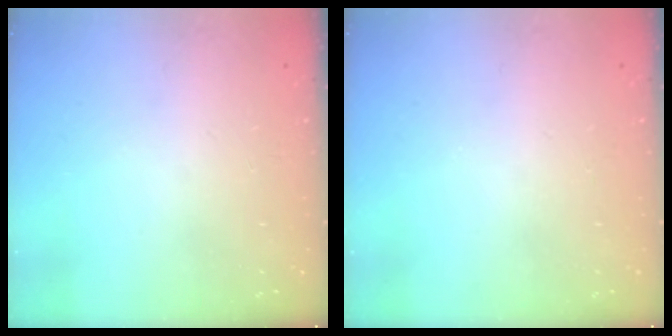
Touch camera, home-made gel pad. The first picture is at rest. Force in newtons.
{"total": 0.0}